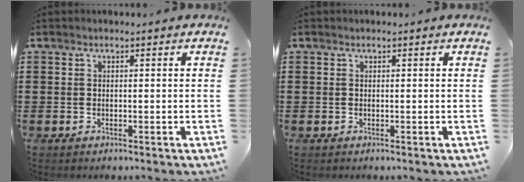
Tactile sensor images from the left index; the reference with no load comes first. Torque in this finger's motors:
{"motor_torque": [-0.01, 0.01, 0.00, 0.00]}